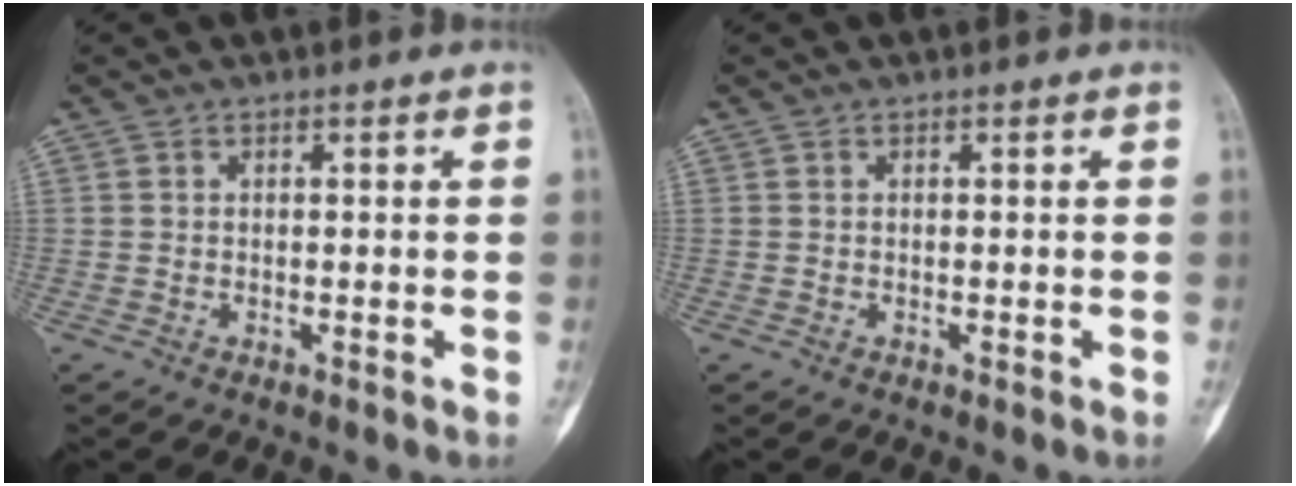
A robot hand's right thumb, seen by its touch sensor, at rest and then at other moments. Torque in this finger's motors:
{"motor_torque": [0.41, 0.41, 0.12, -0.01, 0.07]}